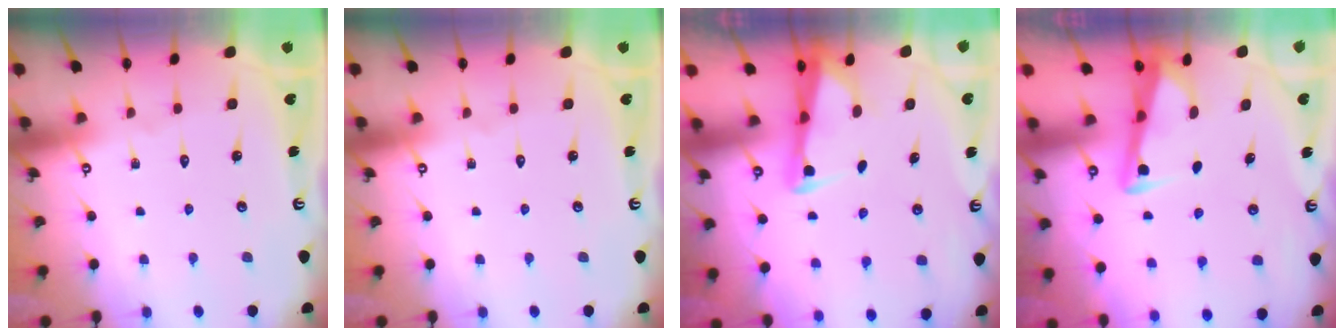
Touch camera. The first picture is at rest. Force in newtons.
{"total": 0.0}
{"total": 2.5, "press": 2.5, "slide": 0.5}
{"total": 3.3, "press": 3.3, "slide": 0.4}